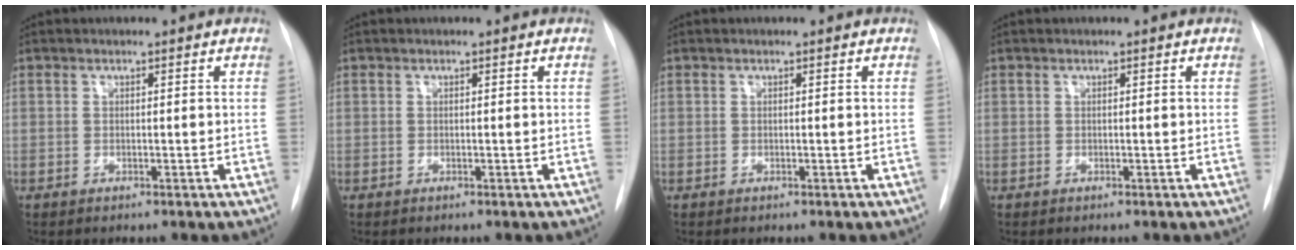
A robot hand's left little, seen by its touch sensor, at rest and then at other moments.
{"total": 0.0}
{"total": 0.0}
{"total": 0.0}